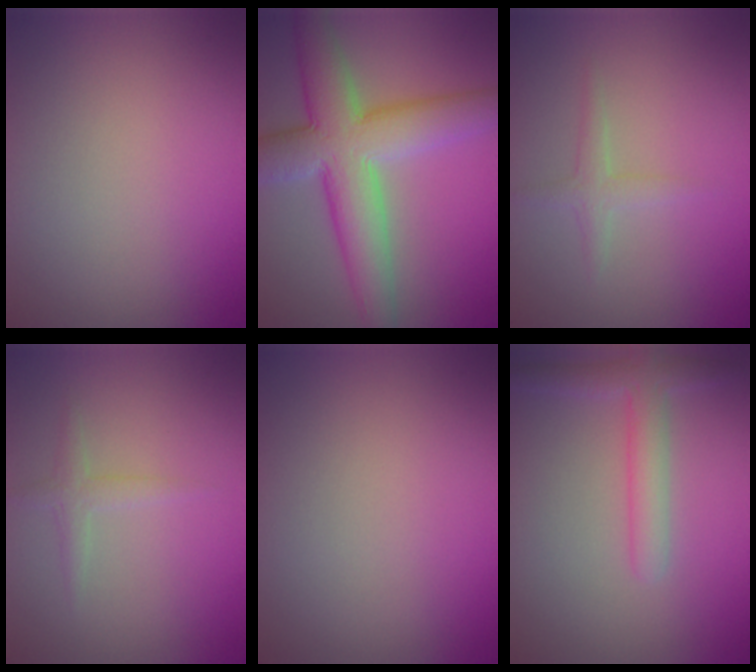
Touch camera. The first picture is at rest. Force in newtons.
{"total": 9.1, "press": 9.0, "slide": 0.6}
{"total": 1.5, "press": 1.5, "slide": 0.1}
{"total": 1.5, "press": 1.5, "slide": 0.1}
{"total": 0.0}
{"total": 3.0, "press": 3.0, "slide": 0.2}